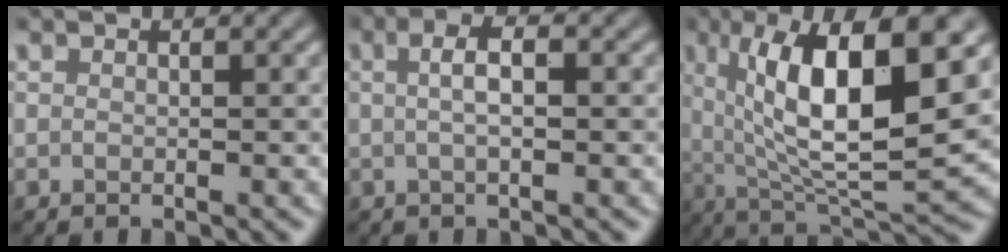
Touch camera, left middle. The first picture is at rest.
{"total": 2.5, "force": [0.3, 0.6, 2.4], "torque": [-0.042, 0.009, 0.003]}
{"total": 12.2, "force": [3.1, 3.7, 11.2], "torque": [-0.172, -0.001, 0.057]}